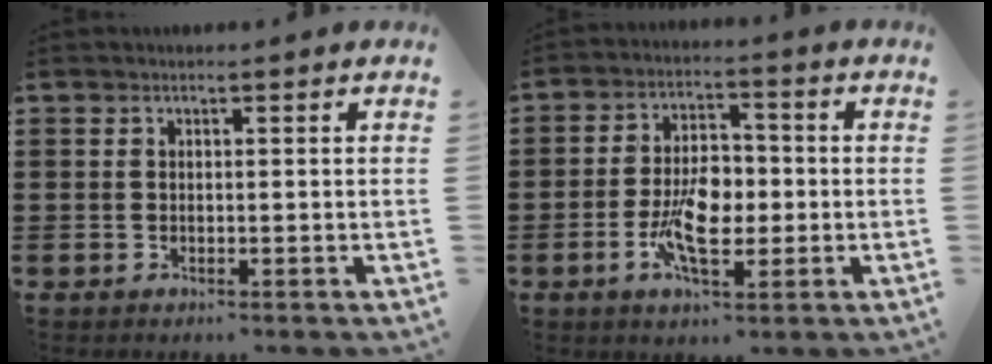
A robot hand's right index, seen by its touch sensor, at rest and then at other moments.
{"total": 8.2, "force": [-1.7, 4.3, 6.8], "torque": [-0.146, 0.006, -0.035]}